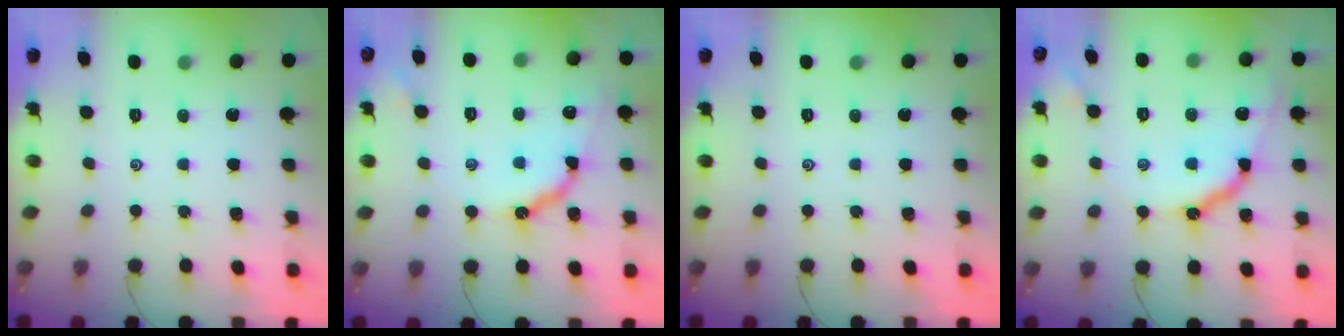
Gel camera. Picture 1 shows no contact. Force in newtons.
{"total": 9.9, "press": 9.8, "slide": 0.8}
{"total": 0.0}
{"total": 10.2, "press": 10.2, "slide": 0.5}